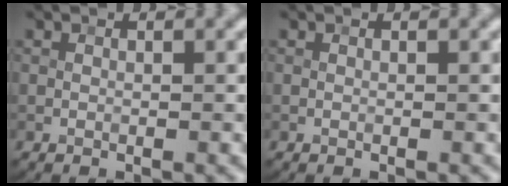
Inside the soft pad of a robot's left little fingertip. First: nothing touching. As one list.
[{"total": 0.0}]